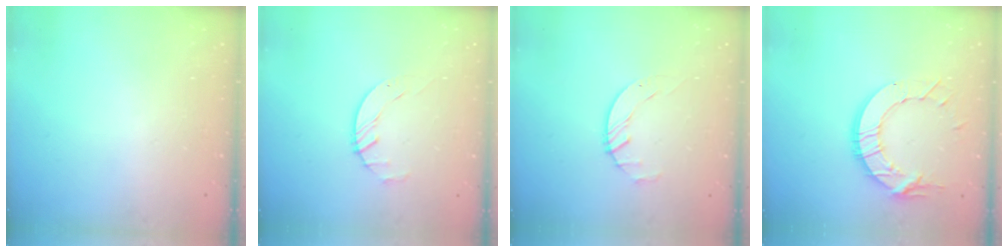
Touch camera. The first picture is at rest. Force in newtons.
{"total": 1.7, "press": 1.7, "slide": 0.3}
{"total": 1.7, "press": 1.7, "slide": 0.3}
{"total": 12.2, "press": 12.2, "slide": 0.7}